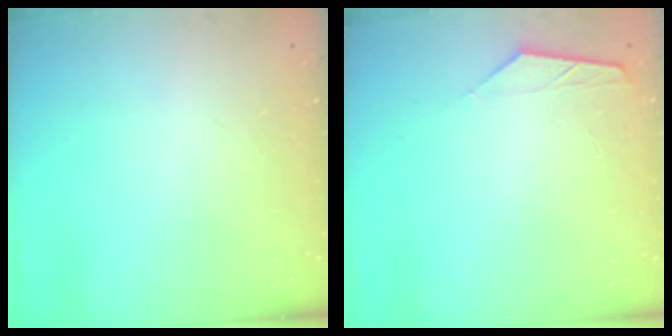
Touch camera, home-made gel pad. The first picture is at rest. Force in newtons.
{"total": 1.5, "press": 1.5, "slide": 0.3}